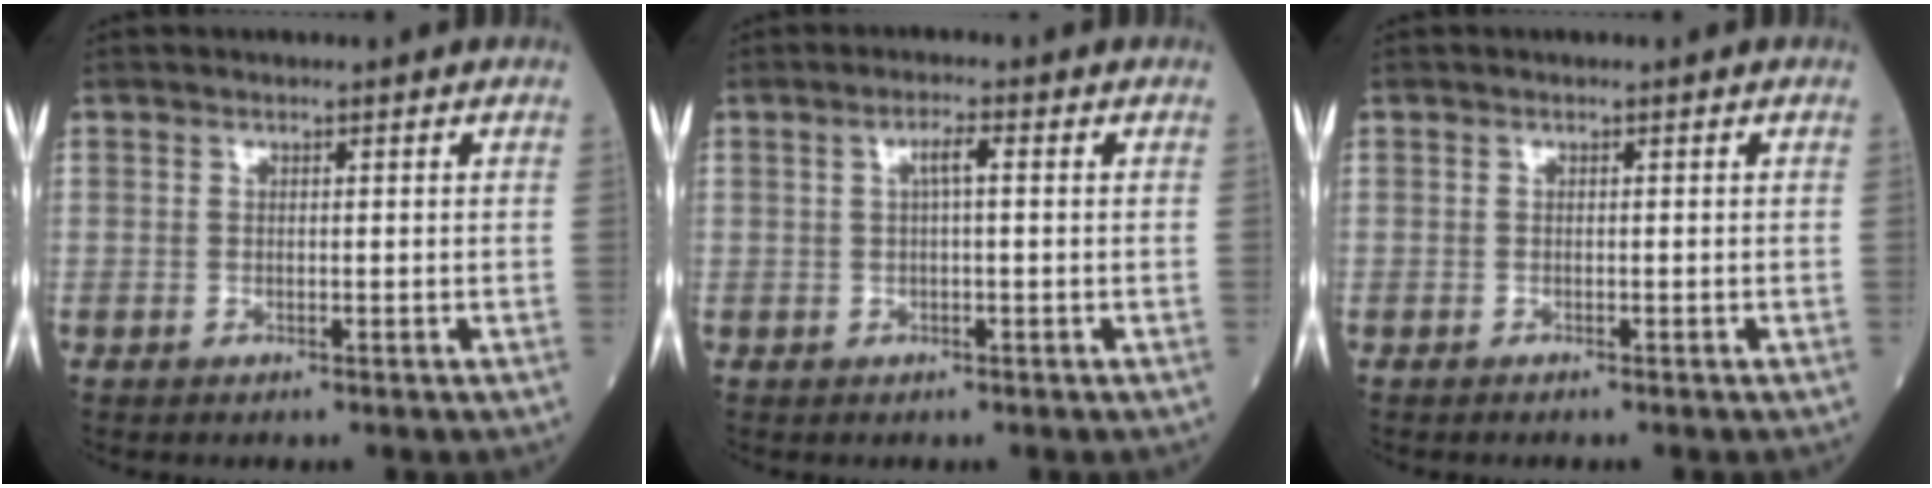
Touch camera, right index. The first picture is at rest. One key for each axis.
{"total": 2.3, "fx": 0.4, "fy": 0.3, "fz": 2.3, "tx": -0.042, "ty": 0.006, "tz": 0.007}
{"total": 0.5, "fx": -0.5, "fy": 0.1, "fz": 0.1, "tx": 0.000, "ty": 0.000, "tz": -0.010}